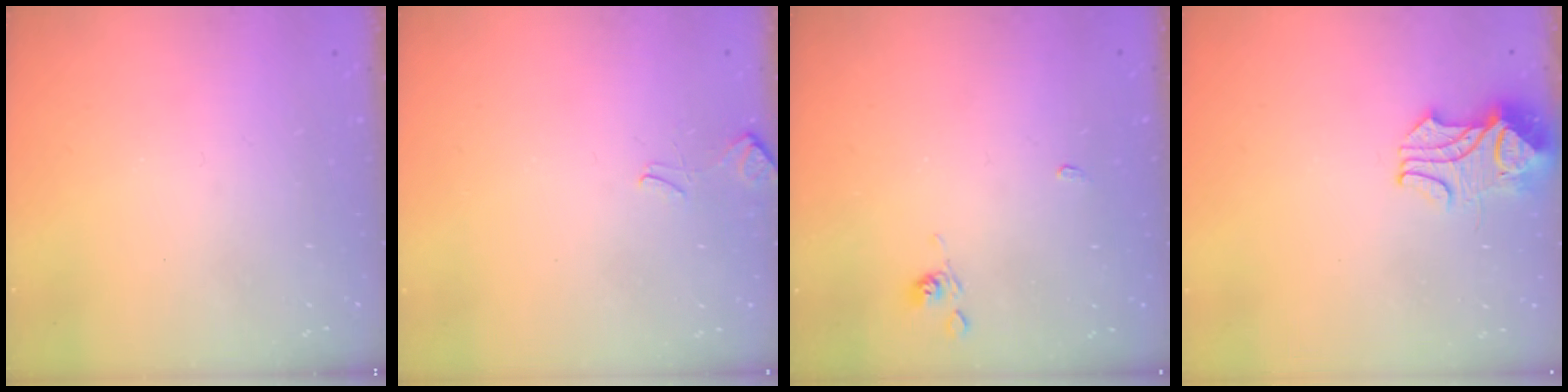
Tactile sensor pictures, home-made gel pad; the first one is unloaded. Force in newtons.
{"total": 1.7, "press": 1.6, "slide": 0.5}
{"total": 2.6, "press": 2.6, "slide": 0.6}
{"total": 2.0, "press": 1.9, "slide": 0.8}